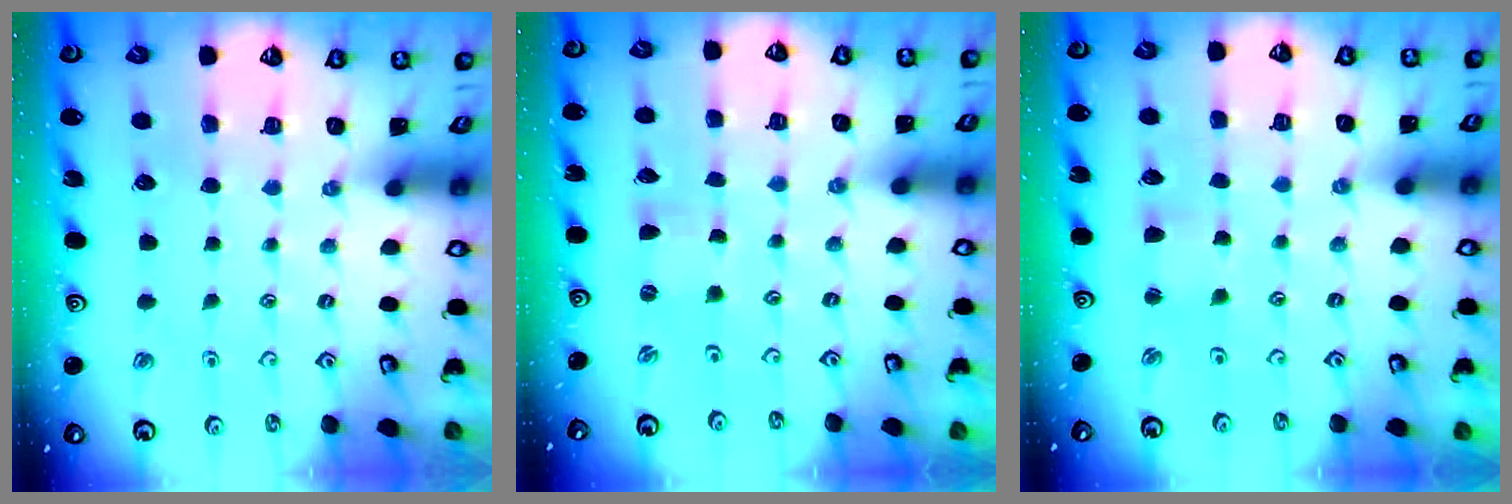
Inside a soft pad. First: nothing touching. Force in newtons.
{"total": 0.0}
{"total": 3.4, "press": 3.4, "slide": 0.3}